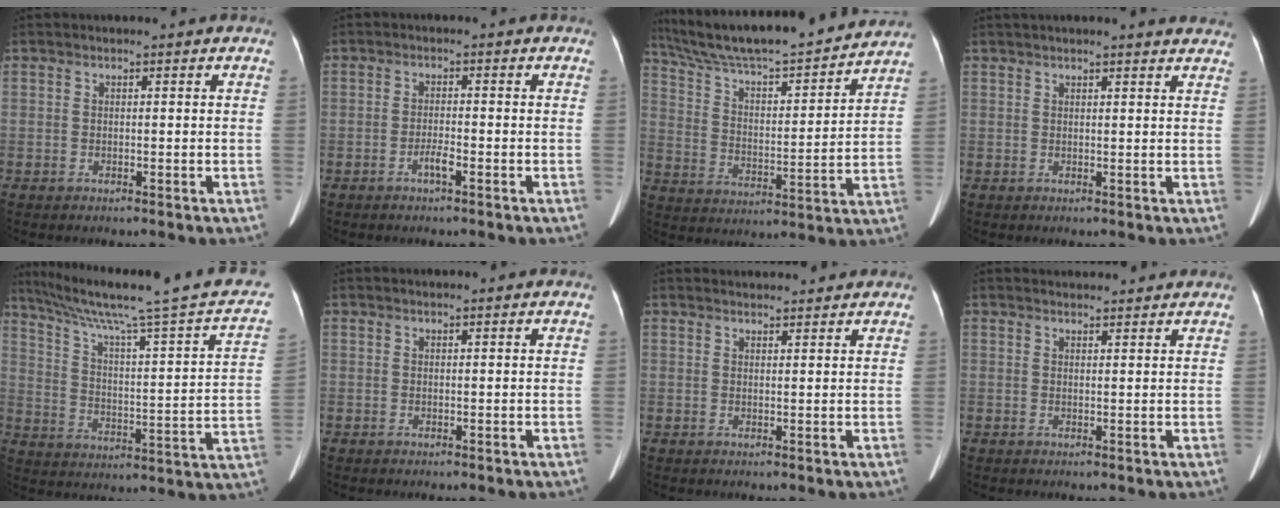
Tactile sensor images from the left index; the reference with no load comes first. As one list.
[{"total": 1.7, "force": [-1.1, 0.1, 1.3], "torque": [-0.026, 0.000, -0.020]}, {"total": 22.8, "force": [20.5, 1.7, 9.8], "torque": [-0.174, 0.008, 0.314]}, {"total": 12.5, "force": [11.6, 1.2, 4.5], "torque": [-0.051, 0.023, 0.129]}, {"total": 22.1, "force": [18.0, -0.1, 12.9], "torque": [-0.200, -0.034, 0.242]}, {"total": 0.8, "force": [0.8, 0.0, 0.3], "torque": [-0.009, 0.016, 0.016]}, {"total": 5.4, "force": [5.2, 0.8, 1.0], "torque": [-0.012, 0.028, 0.063]}, {"total": 4.8, "force": [4.7, 0.5, 0.8], "torque": [-0.013, 0.025, 0.057]}]